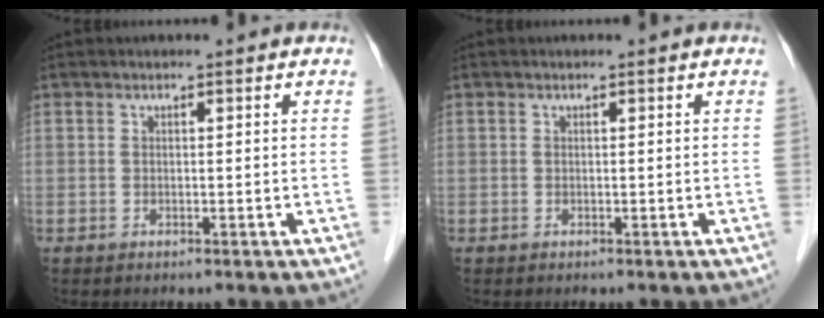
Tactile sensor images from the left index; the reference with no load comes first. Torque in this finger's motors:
{"motor_torque": [-0.01, 0.00, 0.00, 0.00]}